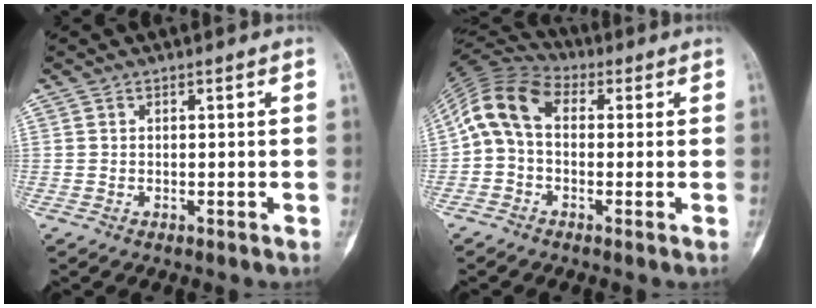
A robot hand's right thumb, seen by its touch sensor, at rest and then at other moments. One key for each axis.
{"total": 10.0, "fx": 0.6, "fy": 6.7, "fz": 7.4, "tx": -0.138, "ty": 0.033, "tz": -0.004}